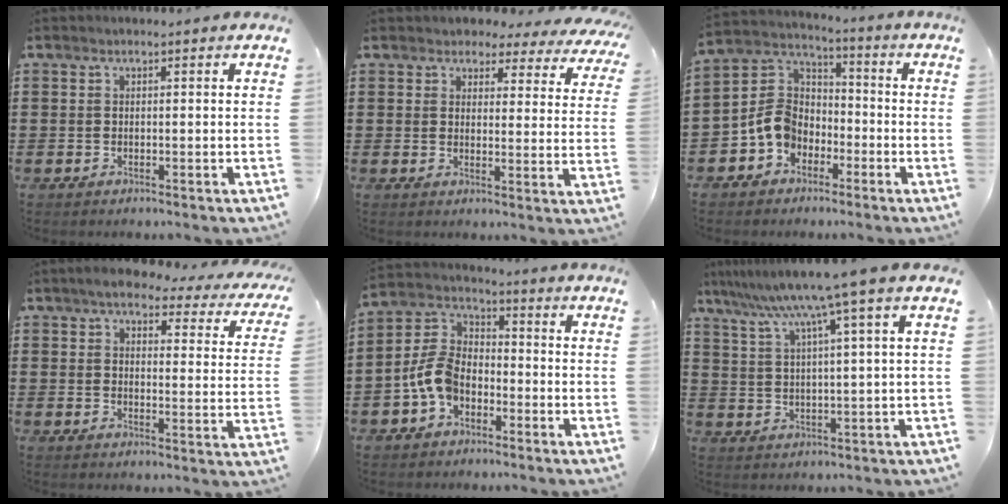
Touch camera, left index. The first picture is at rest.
{"total": 3.4, "force": [3.1, 1.1, 0.6], "torque": [-0.024, -0.017, 0.051]}
{"total": 7.7, "force": [-3.0, 6.1, 3.6], "torque": [-0.114, 0.009, -0.068]}
{"total": 5.7, "force": [4.9, 1.4, 2.6], "torque": [-0.056, -0.022, 0.081]}
{"total": 7.9, "force": [-3.3, 5.1, 5.0], "torque": [-0.147, -0.003, -0.076]}
{"total": 8.3, "force": [5.6, -0.7, 6.0], "torque": [-0.135, -0.029, 0.092]}